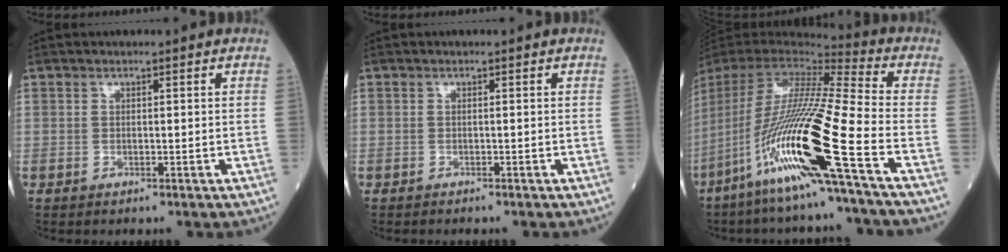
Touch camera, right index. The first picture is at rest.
{"total": 1.0, "force": [-0.9, 0.1, 0.4], "torque": [-0.005, -0.001, -0.012]}
{"total": 22.6, "force": [-10.3, -1.6, 20.0], "torque": [-0.417, -0.049, -0.209]}